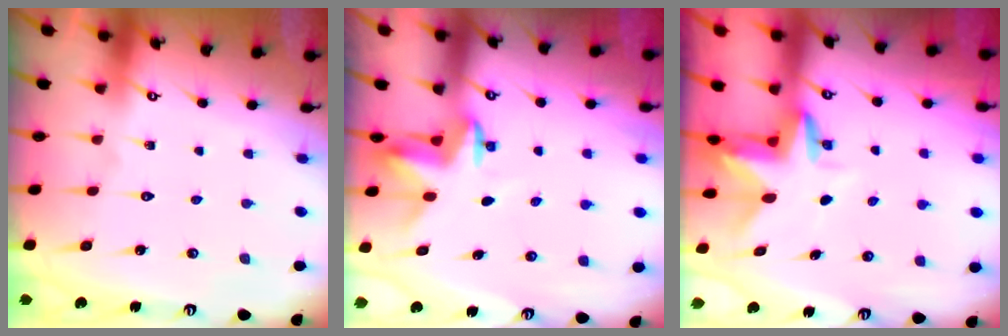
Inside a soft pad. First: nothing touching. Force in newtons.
{"total": 3.2, "press": 3.2, "slide": 0.2}
{"total": 4.2, "press": 4.2, "slide": 0.1}